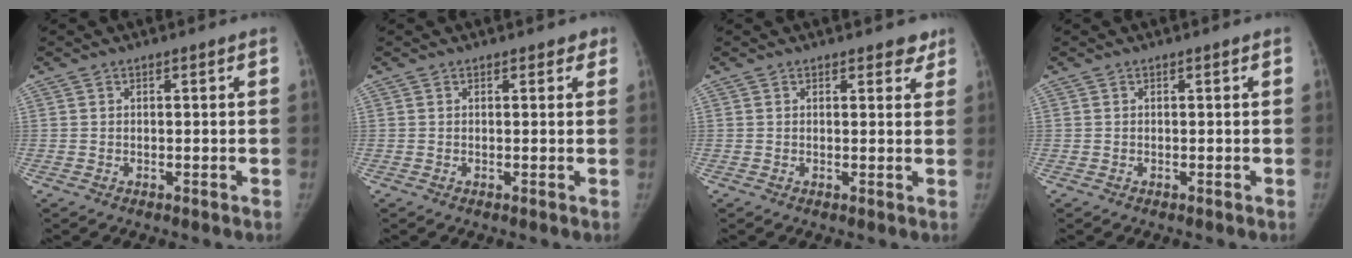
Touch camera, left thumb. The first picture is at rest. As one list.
[{"total": 1.5, "force": [1.0, 0.9, 0.6], "torque": [0.012, -0.003, 0.006]}, {"total": 2.7, "force": [2.1, 1.4, 1.0], "torque": [0.016, -0.010, 0.020]}, {"total": 0.0}]